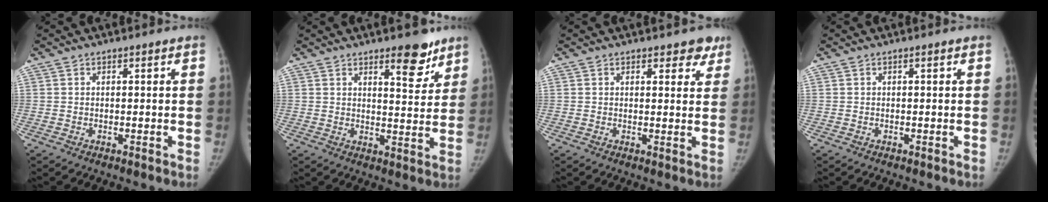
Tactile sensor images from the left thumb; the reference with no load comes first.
{"total": 7.5, "force": [5.2, 2.7, 4.7], "torque": [-0.036, -0.037, 0.071]}
{"total": 3.9, "force": [2.9, 2.1, 1.6], "torque": [0.016, -0.014, 0.032]}
{"total": 0.0}